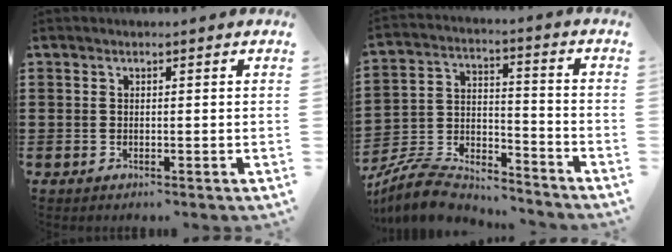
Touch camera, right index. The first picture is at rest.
{"total": 8.0, "force": [-7.6, 1.8, 1.8], "torque": [-0.052, 0.005, -0.154]}